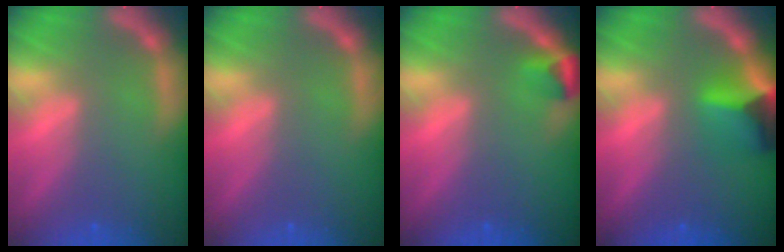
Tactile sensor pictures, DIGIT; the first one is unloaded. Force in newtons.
{"total": 0.0}
{"total": 1.9}
{"total": 5.4}